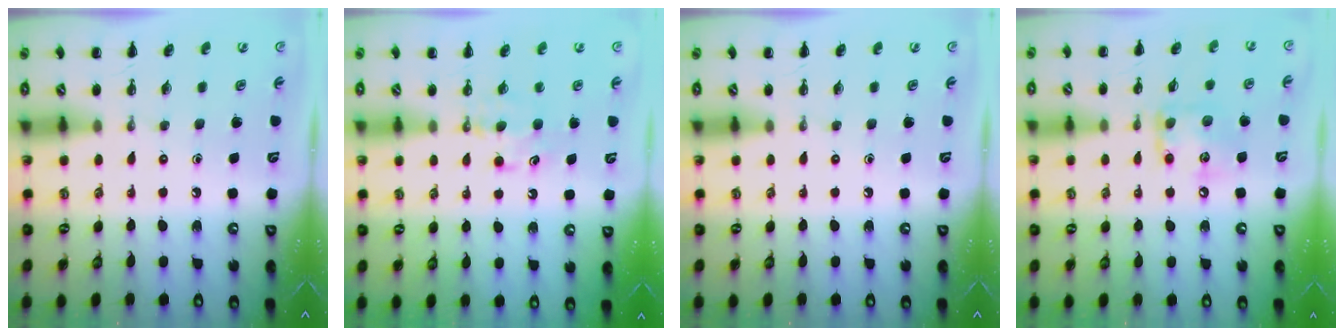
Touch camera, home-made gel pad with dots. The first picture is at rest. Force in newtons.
{"total": 5.7, "press": 5.6, "slide": 1.5}
{"total": 0.0}
{"total": 11.1, "press": 11.0, "slide": 1.2}